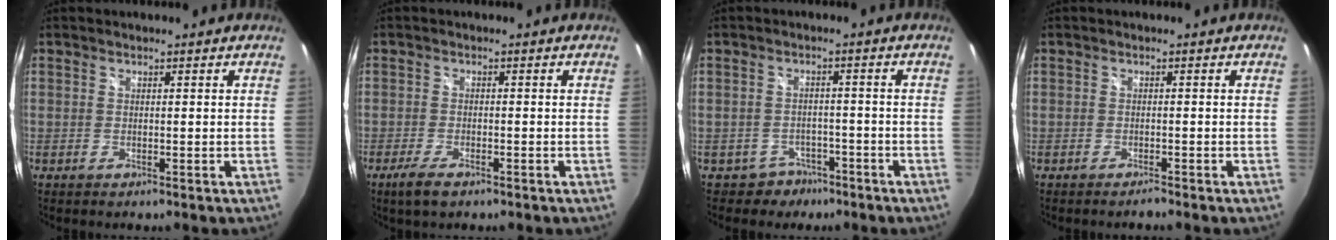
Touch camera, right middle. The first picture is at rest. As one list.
[{"total": 4.2, "force": [-2.8, 1.3, 2.7], "torque": [-0.067, -0.011, -0.053]}, {"total": 4.8, "force": [-3.2, 3.5, 0.0], "torque": [-0.007, 0.021, -0.043]}, {"total": 1.1, "force": [-1.0, 0.0, 0.3], "torque": [-0.007, -0.004, -0.020]}]